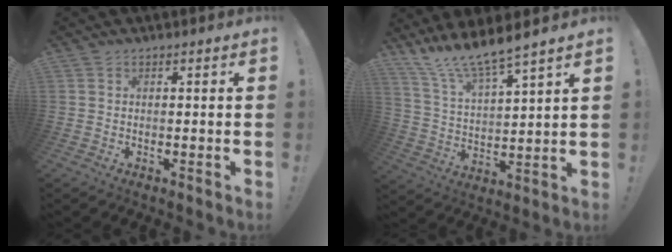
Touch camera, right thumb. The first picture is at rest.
{"total": 10.7, "force": [10.0, 0.0, 4.0], "torque": [-0.096, -0.081, 0.174]}